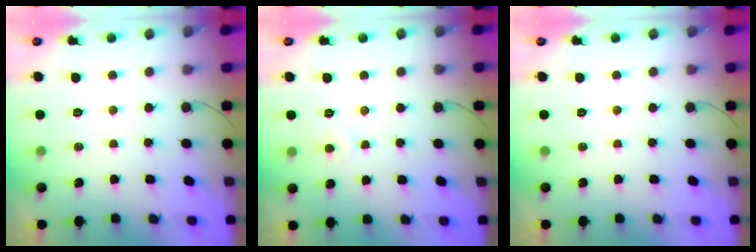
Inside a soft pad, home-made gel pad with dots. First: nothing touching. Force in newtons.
{"total": 3.5, "press": 3.5, "slide": 0.3}
{"total": 0.0}